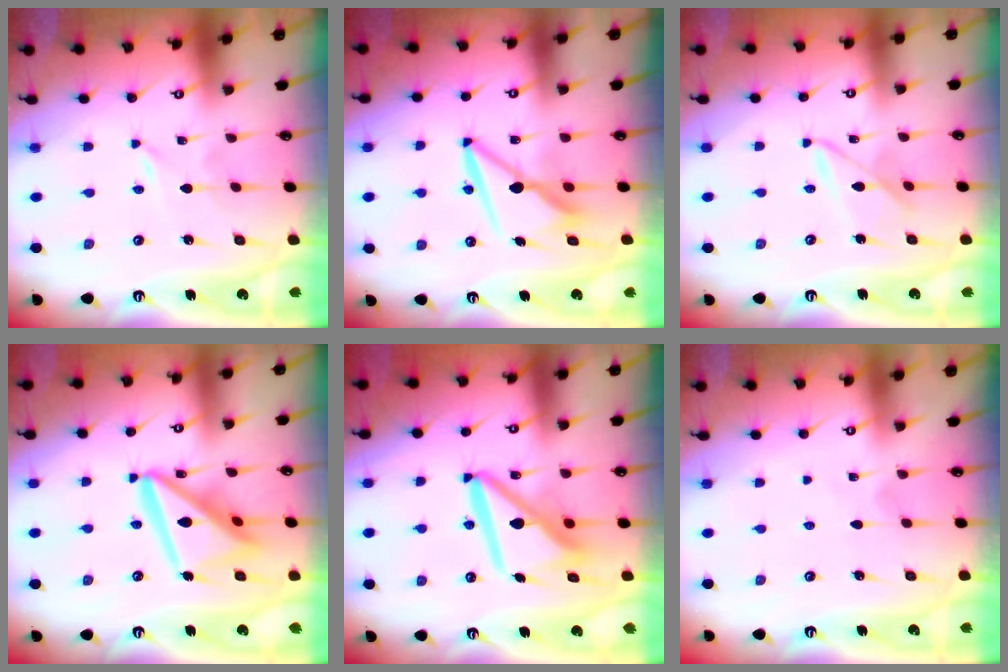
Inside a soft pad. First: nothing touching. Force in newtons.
{"total": 8.6, "press": 8.6, "slide": 1.2}
{"total": 6.6, "press": 6.5, "slide": 0.5}
{"total": 16.6, "press": 16.5, "slide": 1.7}
{"total": 12.2, "press": 12.1, "slide": 1.5}
{"total": 2.4, "press": 2.4, "slide": 0.2}